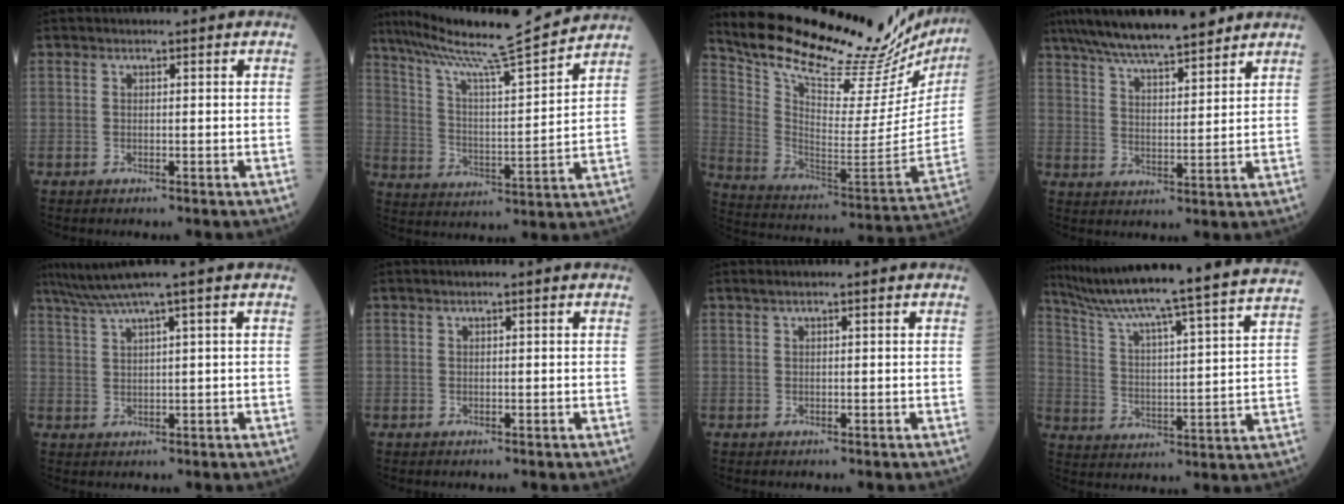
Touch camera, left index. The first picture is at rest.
{"total": 16.4, "force": [14.7, -0.8, 7.2], "torque": [-0.127, -0.011, 0.236]}
{"total": 32.0, "force": [29.0, 4.9, 12.7], "torque": [-0.218, -0.105, 0.393]}
{"total": 14.2, "force": [12.0, 2.0, 7.4], "torque": [-0.125, 0.023, 0.200]}
{"total": 5.1, "force": [3.8, -1.7, 2.9], "torque": [-0.060, 0.017, 0.077]}
{"total": 0.9, "force": [0.7, -0.2, 0.5], "torque": [-0.009, 0.012, 0.015]}
{"total": 1.3, "force": [1.0, -0.3, 0.8], "torque": [-0.016, 0.018, 0.022]}
{"total": 27.6, "force": [24.6, -2.1, 12.3], "torque": [-0.204, -0.055, 0.337]}